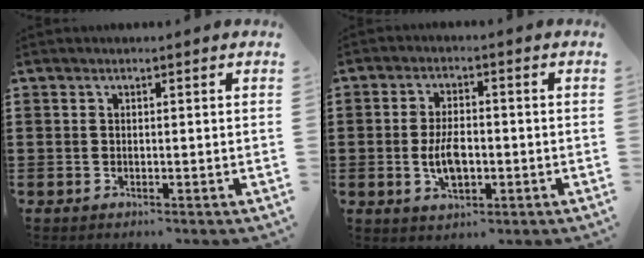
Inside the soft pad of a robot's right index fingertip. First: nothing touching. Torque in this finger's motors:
{"motor_torque": [2.14, 0.00, 0.29, 0.05]}